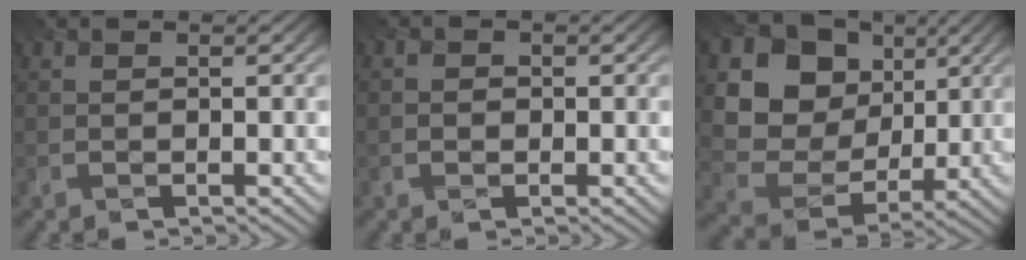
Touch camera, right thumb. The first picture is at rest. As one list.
[{"total": 1.4, "force": [-1.0, 0.9, -0.2], "torque": [0.002, -0.004, -0.016]}, {"total": 13.7, "force": [3.5, 11.7, 6.4], "torque": [-0.175, 0.022, 0.078]}]